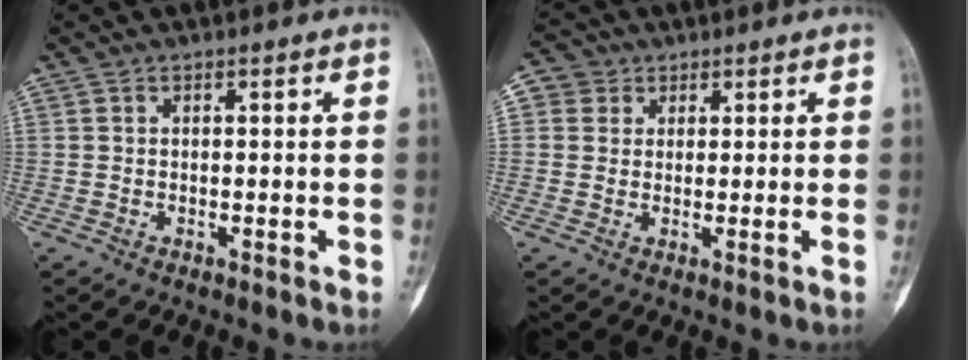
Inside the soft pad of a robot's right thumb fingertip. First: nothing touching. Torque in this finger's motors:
{"motor_torque": [-0.22, 1.40, 0.08, -0.08, -0.04]}